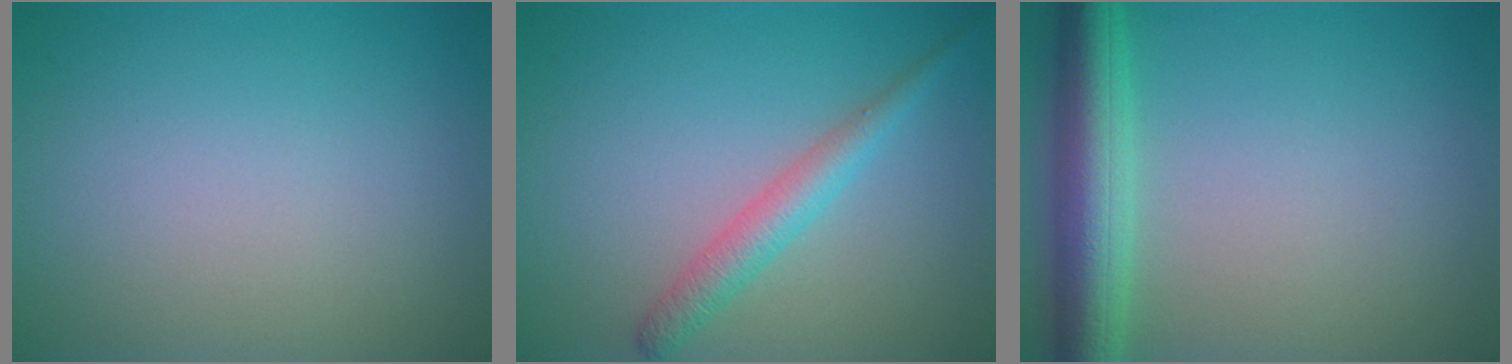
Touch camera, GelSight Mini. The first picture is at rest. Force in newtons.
{"total": 2.7, "press": 2.7, "slide": 0.1}
{"total": 5.7, "press": 5.7, "slide": 0.2}